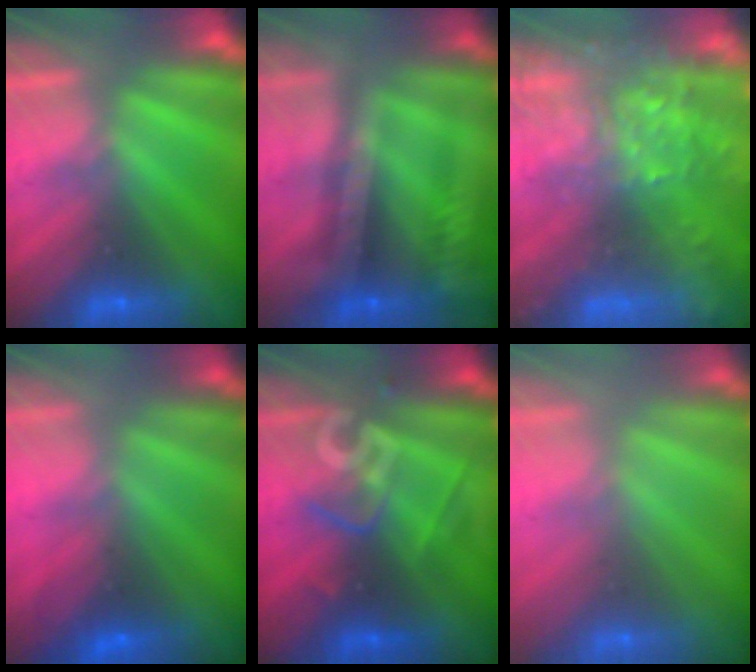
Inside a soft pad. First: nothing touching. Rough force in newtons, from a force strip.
{"total": 2.4}
{"total": 7.6}
{"total": 2.8}
{"total": 2.5}
{"total": 2.4}